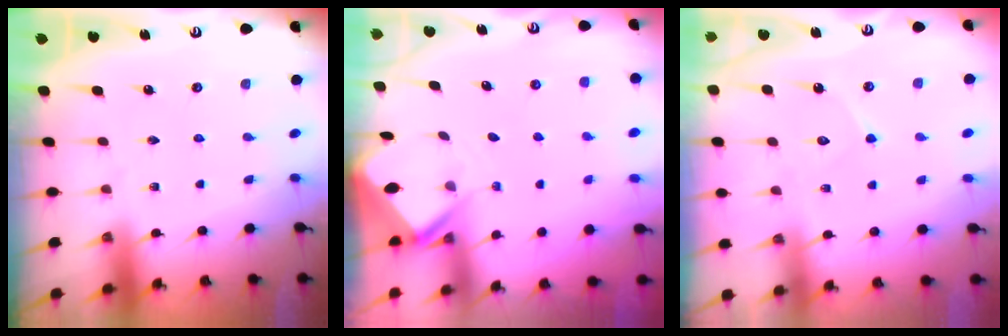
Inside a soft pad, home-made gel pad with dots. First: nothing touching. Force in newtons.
{"total": 2.5, "press": 2.5, "slide": 0.2}
{"total": 7.9, "press": 7.8, "slide": 0.7}